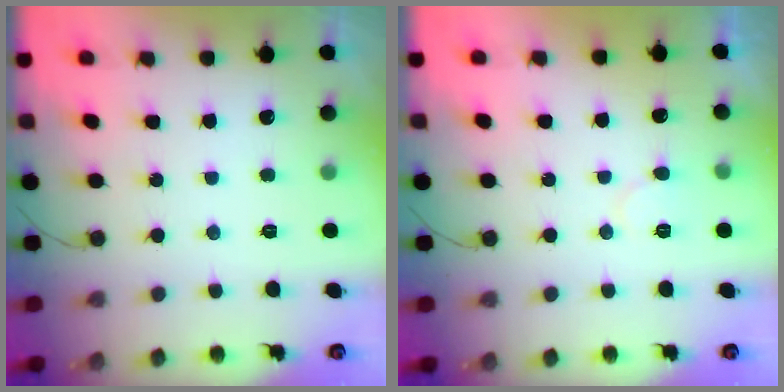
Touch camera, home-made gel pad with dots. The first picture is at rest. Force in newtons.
{"total": 5.5, "press": 5.5, "slide": 0.7}